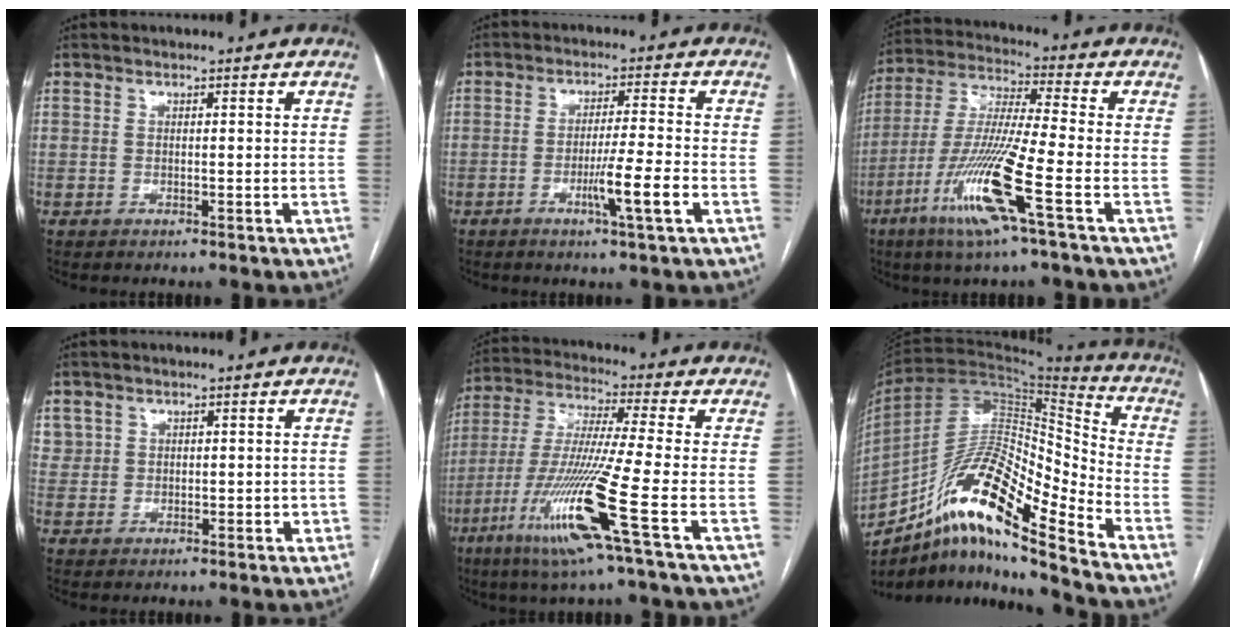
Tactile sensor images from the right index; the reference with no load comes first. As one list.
[{"total": 6.8, "force": [-2.6, -0.7, 6.2], "torque": [-0.104, -0.012, -0.046]}, {"total": 14.6, "force": [-6.5, -0.5, 13.1], "torque": [-0.274, -0.022, -0.127]}, {"total": 3.2, "force": [1.3, 2.8, 0.7], "torque": [-0.014, 0.010, 0.035]}, {"total": 15.5, "force": [-6.5, -1.6, 14.0], "torque": [-0.289, -0.031, -0.126]}, {"total": 19.6, "force": [-13.0, 2.5, 14.4], "torque": [-0.284, 0.010, -0.236]}]